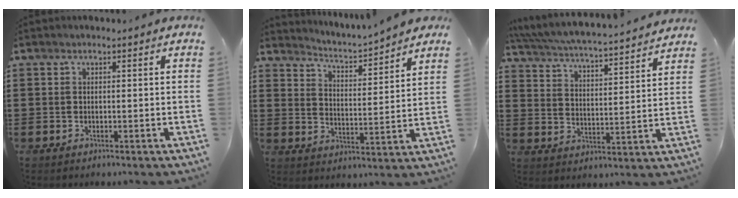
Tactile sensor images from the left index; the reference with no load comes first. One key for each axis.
{"total": 3.2, "fx": 3.2, "fy": -0.2, "fz": 0.4, "tx": -0.030, "ty": -0.034, "tz": 0.045}
{"total": 4.9, "fx": 4.7, "fy": -0.5, "fz": 1.4, "tx": -0.051, "ty": -0.039, "tz": 0.074}